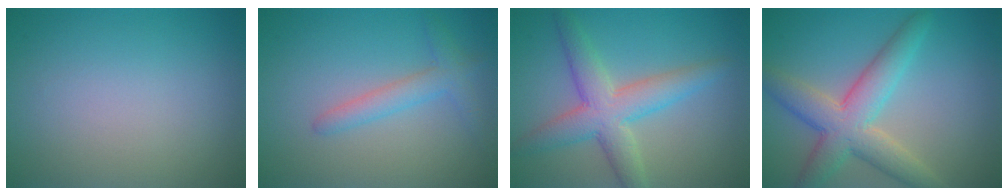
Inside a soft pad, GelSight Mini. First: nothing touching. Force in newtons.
{"total": 2.4, "press": 2.4, "slide": 0.1}
{"total": 5.4, "press": 5.4, "slide": 0.2}
{"total": 6.2, "press": 6.2, "slide": 0.2}